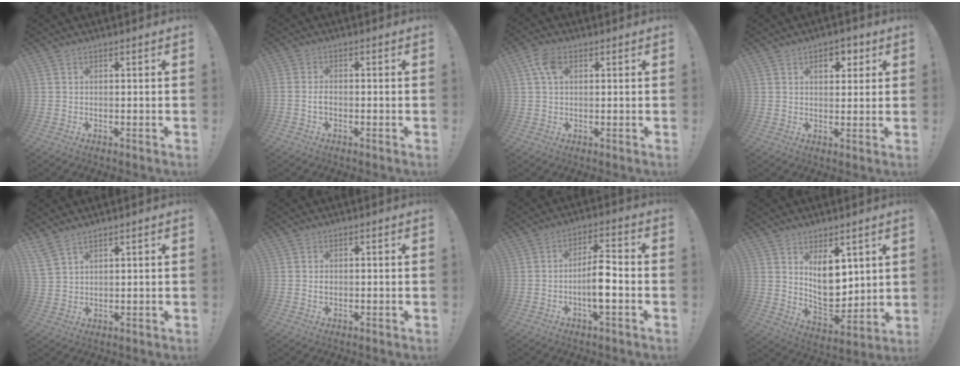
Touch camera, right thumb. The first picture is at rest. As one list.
[{"total": 2.4, "force": [-0.8, 1.3, 1.9], "torque": [-0.039, 0.004, -0.015]}, {"total": 6.1, "force": [2.0, 3.7, 4.5], "torque": [-0.086, 0.002, 0.038]}, {"total": 5.9, "force": [2.6, 3.8, 3.6], "torque": [-0.034, -0.005, 0.039]}, {"total": 5.1, "force": [4.3, 1.6, 2.2], "torque": [-0.049, -0.016, 0.084]}, {"total": 1.2, "force": [0.0, 1.0, 0.6], "torque": [-0.004, 0.002, -0.002]}, {"total": 9.0, "force": [-2.0, 2.5, 8.4], "torque": [-0.142, 0.007, -0.039]}, {"total": 11.9, "force": [4.9, 7.8, 7.5], "torque": [-0.102, -0.042, 0.095]}]